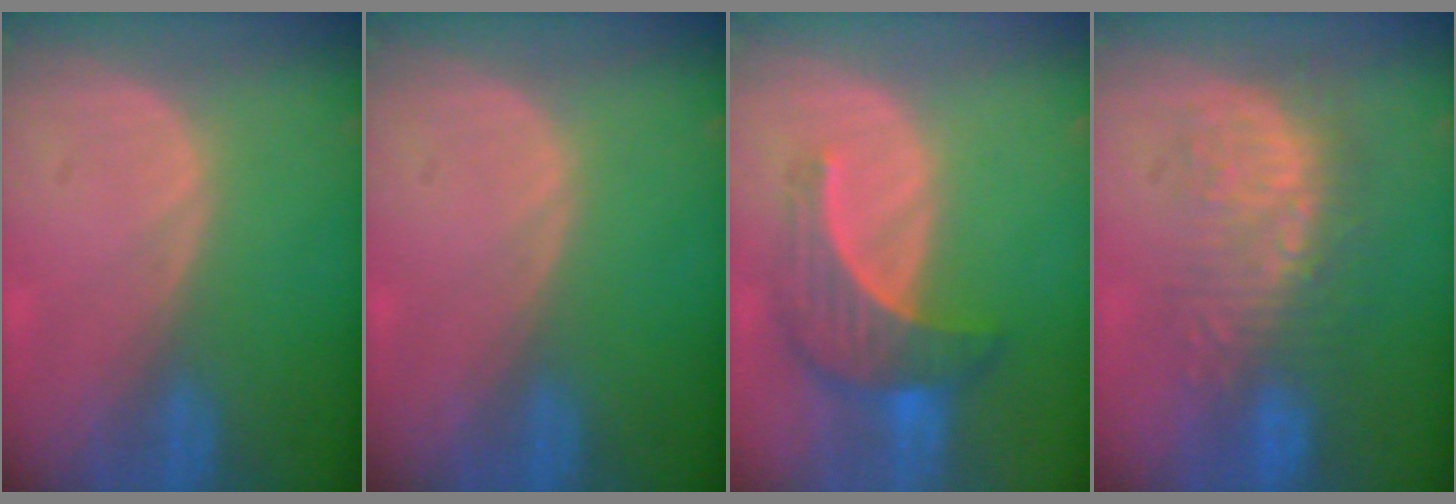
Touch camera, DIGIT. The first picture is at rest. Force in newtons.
{"total": 0.0}
{"total": 7.3, "press": 6.8, "slide": 2.5}
{"total": 8.8, "press": 8.6, "slide": 2.0}